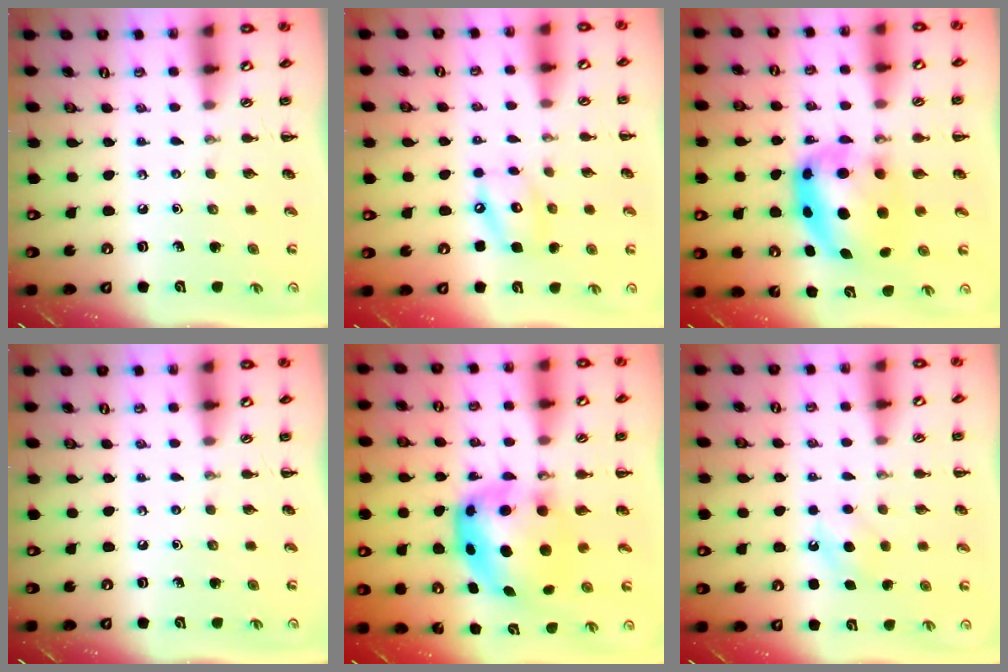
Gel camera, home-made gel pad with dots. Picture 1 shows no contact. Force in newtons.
{"total": 10.4, "press": 10.2, "slide": 2.1}
{"total": 8.7, "press": 8.5, "slide": 2.0}
{"total": 0.0}
{"total": 6.9, "press": 6.7, "slide": 1.6}
{"total": 7.2, "press": 7.0, "slide": 1.8}